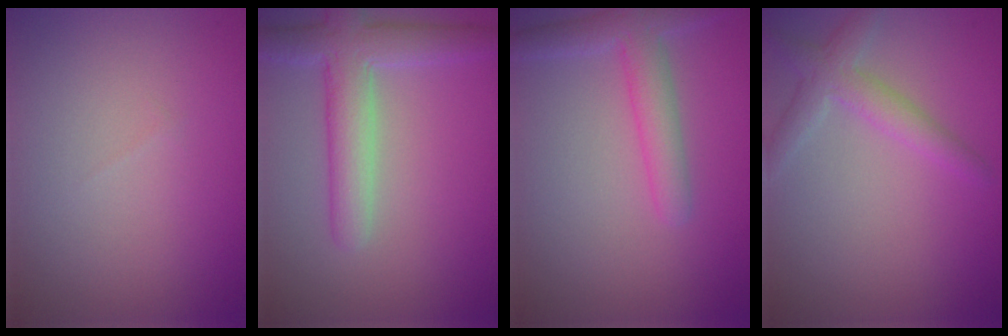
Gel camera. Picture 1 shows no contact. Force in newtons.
{"total": 5.0, "press": 4.9, "slide": 0.4}
{"total": 3.5, "press": 3.5, "slide": 0.2}
{"total": 2.8, "press": 2.8, "slide": 0.1}